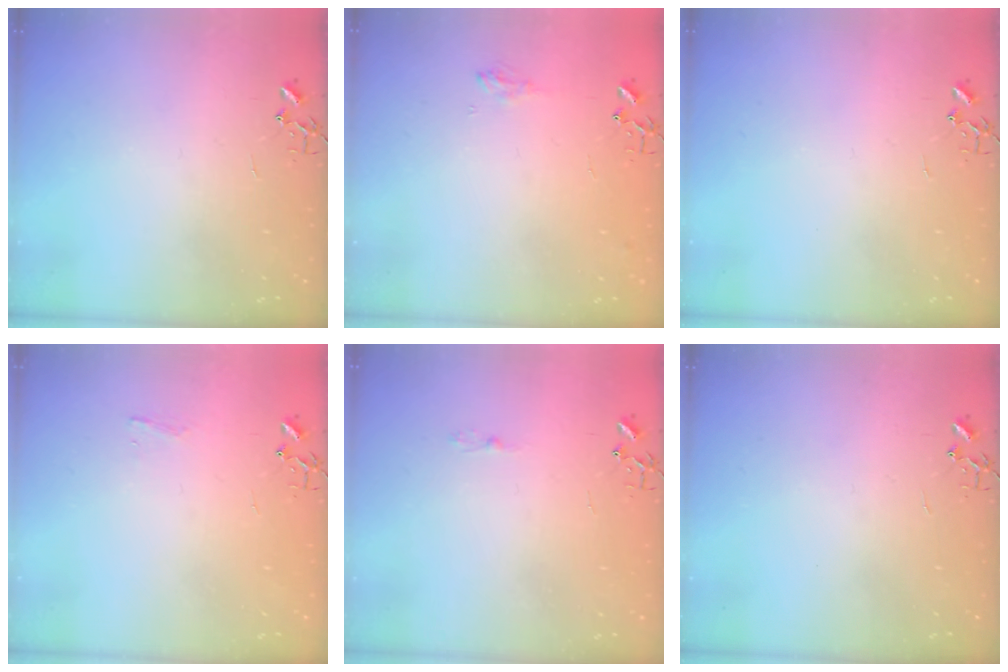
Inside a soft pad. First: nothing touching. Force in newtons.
{"total": 5.8, "press": 5.7, "slide": 0.7}
{"total": 0.0}
{"total": 3.7, "press": 3.6, "slide": 0.6}
{"total": 2.5, "press": 2.5, "slide": 0.3}
{"total": 0.0}